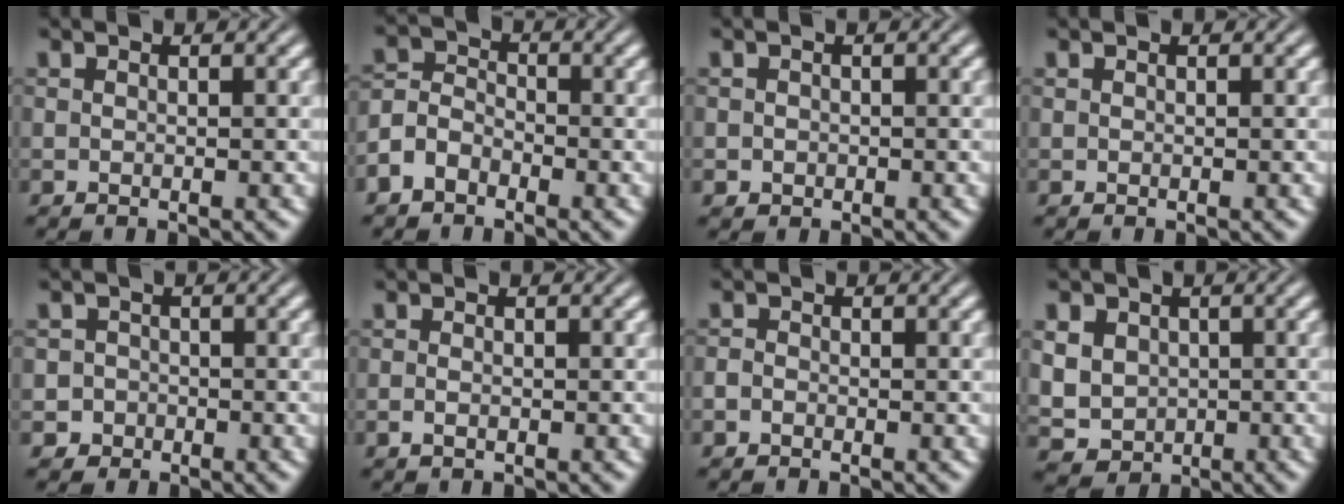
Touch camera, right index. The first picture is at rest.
{"total": 3.8, "force": [-1.4, 3.2, 1.5], "torque": [-0.022, -0.015, -0.025]}
{"total": 0.8, "force": [-0.5, 0.6, 0.0], "torque": [0.000, -0.013, -0.001]}
{"total": 0.0}
{"total": 3.0, "force": [-1.6, 2.5, -0.2], "torque": [0.007, -0.014, -0.030]}
{"total": 0.7, "force": [-0.6, -0.2, 0.3], "torque": [-0.007, -0.006, -0.005]}
{"total": 0.8, "force": [-0.8, -0.1, -0.1], "torque": [0.006, -0.008, -0.013]}
{"total": 6.8, "force": [-1.0, 6.2, 2.5], "torque": [-0.066, -0.043, -0.001]}